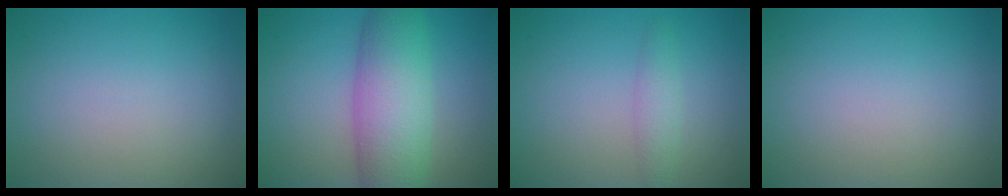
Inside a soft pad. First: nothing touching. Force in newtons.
{"total": 8.2, "press": 8.2, "slide": 0.0}
{"total": 1.7, "press": 1.7, "slide": 0.1}
{"total": 0.0}